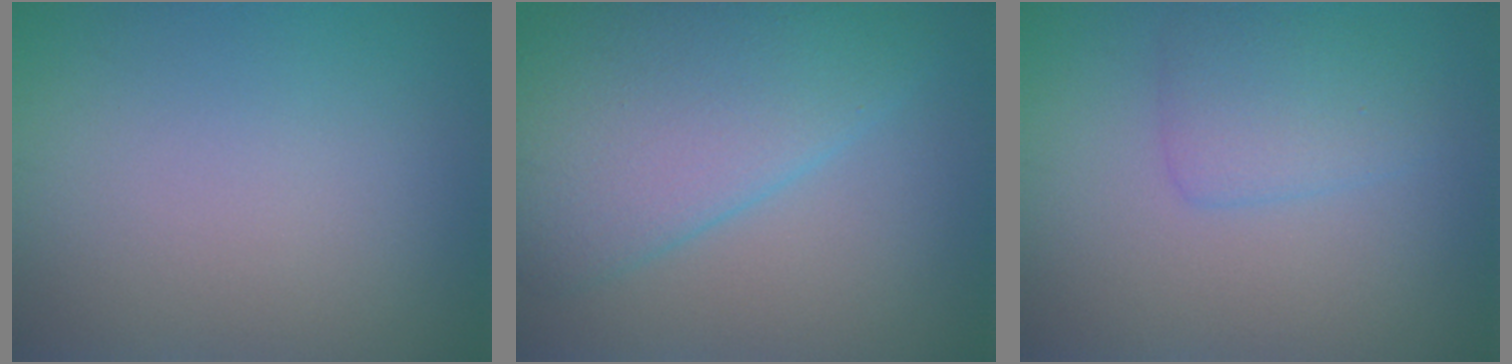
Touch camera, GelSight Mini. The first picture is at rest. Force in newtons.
{"total": 7.4, "press": 7.4, "slide": 0.4}
{"total": 2.5, "press": 2.5, "slide": 0.2}